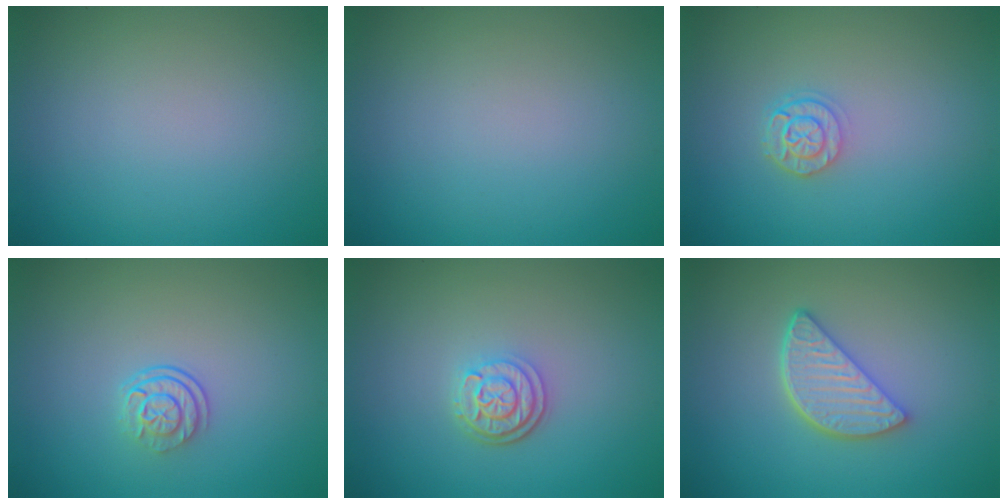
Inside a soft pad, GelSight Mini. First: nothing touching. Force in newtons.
{"total": 0.0}
{"total": 2.2, "press": 1.8, "slide": 1.2}
{"total": 2.5, "press": 1.8, "slide": 1.8}
{"total": 2.9, "press": 2.4, "slide": 1.7}
{"total": 3.9, "press": 3.2, "slide": 2.3}